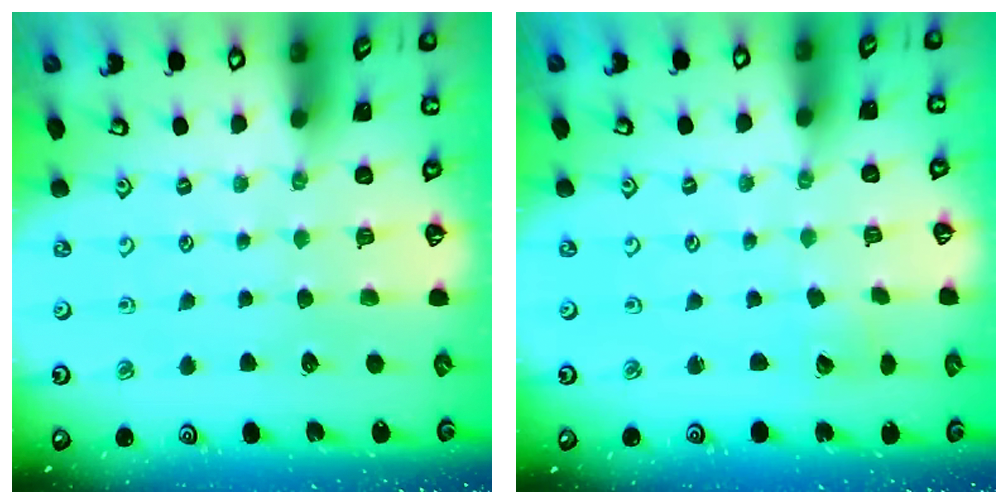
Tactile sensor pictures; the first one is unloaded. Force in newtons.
{"total": 2.6, "press": 2.6, "slide": 0.4}